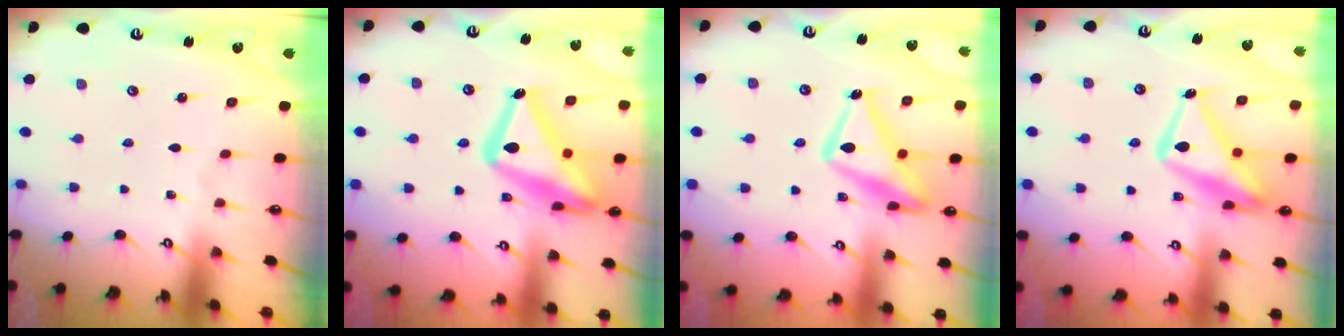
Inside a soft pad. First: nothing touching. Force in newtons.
{"total": 22.3, "press": 22.2, "slide": 1.8}
{"total": 16.5, "press": 16.5, "slide": 1.6}
{"total": 16.5, "press": 16.4, "slide": 1.5}